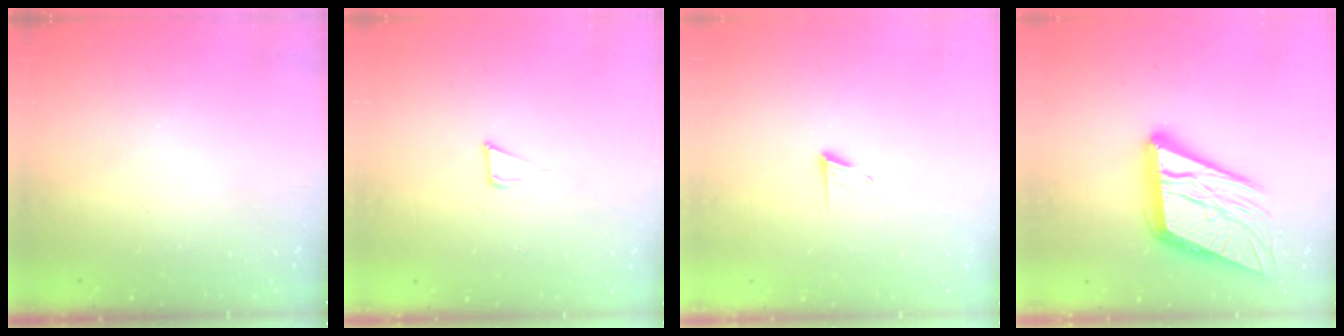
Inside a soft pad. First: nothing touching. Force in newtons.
{"total": 5.5, "press": 5.4, "slide": 0.8}
{"total": 6.0, "press": 5.9, "slide": 0.6}
{"total": 20.0, "press": 19.7, "slide": 3.6}